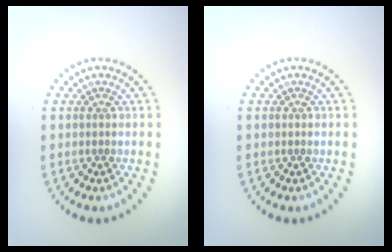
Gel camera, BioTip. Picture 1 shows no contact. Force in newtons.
{"total": 0.0}